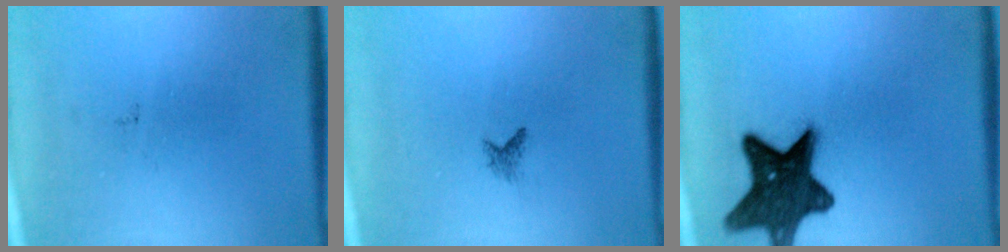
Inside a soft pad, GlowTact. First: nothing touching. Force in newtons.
{"total": 0.8}
{"total": 14.4}